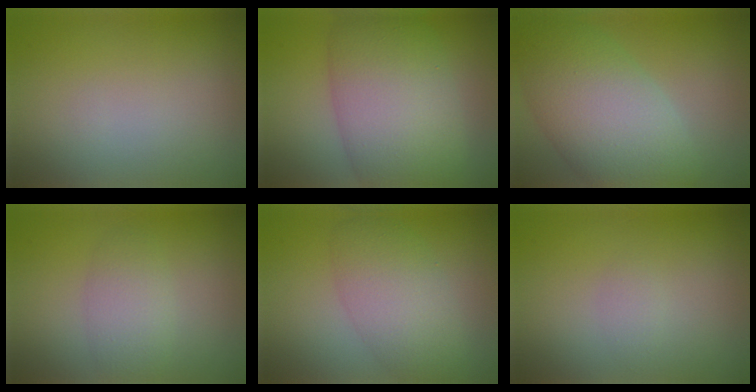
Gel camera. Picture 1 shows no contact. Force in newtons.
{"total": 10.4, "press": 10.3, "slide": 0.4}
{"total": 10.1, "press": 10.1, "slide": 0.3}
{"total": 2.8, "press": 2.8, "slide": 0.2}
{"total": 5.2, "press": 5.2, "slide": 0.4}
{"total": 0.8, "press": 0.8, "slide": 0.1}